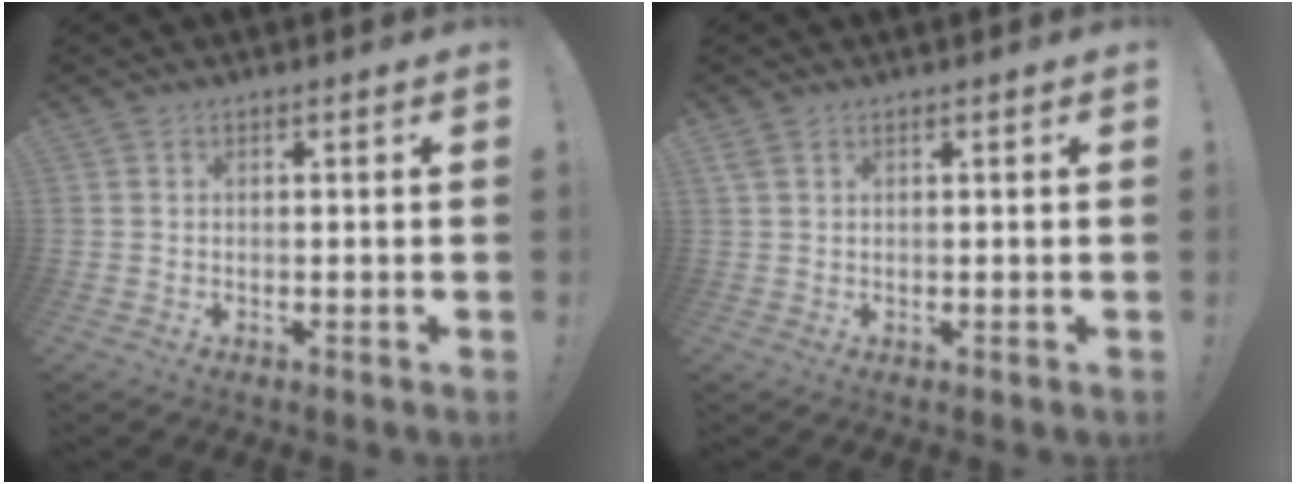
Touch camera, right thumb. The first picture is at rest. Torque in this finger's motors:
{"motor_torque": [-0.12, -0.23, -0.18, 0.04, 0.09]}